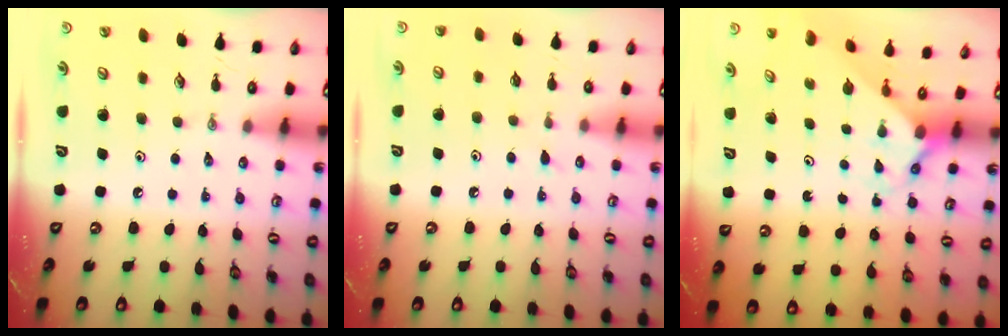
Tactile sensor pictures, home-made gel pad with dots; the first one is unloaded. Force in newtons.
{"total": 6.7, "press": 6.7, "slide": 0.5}
{"total": 1.6, "press": 1.6, "slide": 0.1}